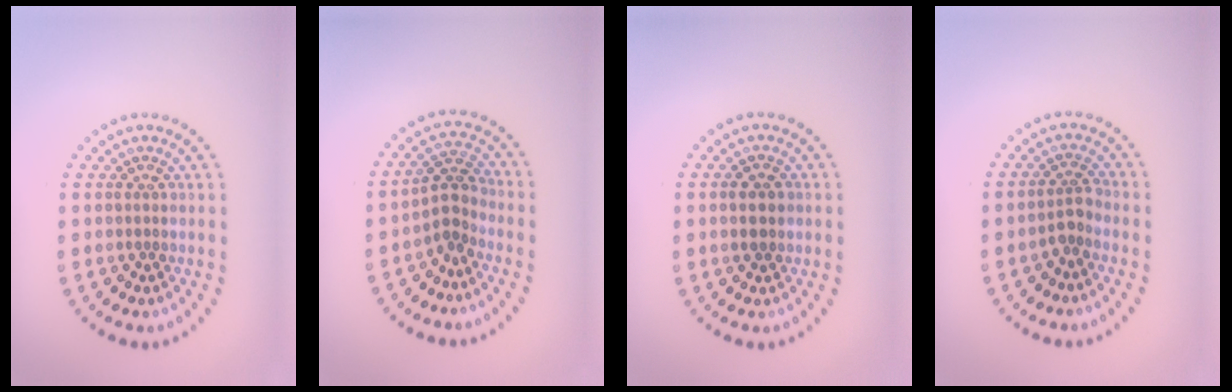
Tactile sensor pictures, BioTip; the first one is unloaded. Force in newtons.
{"total": 2.4, "press": 2.1, "slide": 1.2}
{"total": 1.8, "press": 1.8, "slide": 0.0}
{"total": 1.8, "press": 1.4, "slide": 1.2}